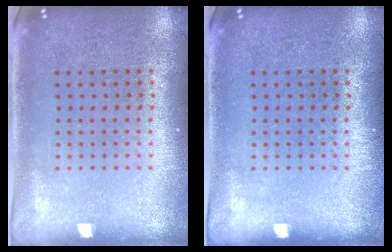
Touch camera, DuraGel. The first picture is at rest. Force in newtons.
{"total": 0.0}